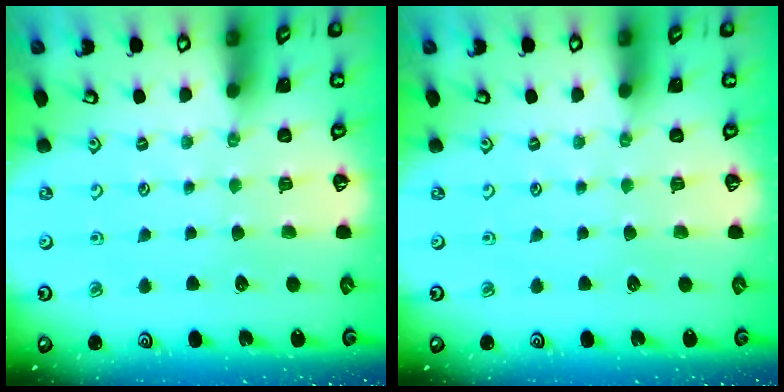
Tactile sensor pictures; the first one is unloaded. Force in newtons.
{"total": 0.0}